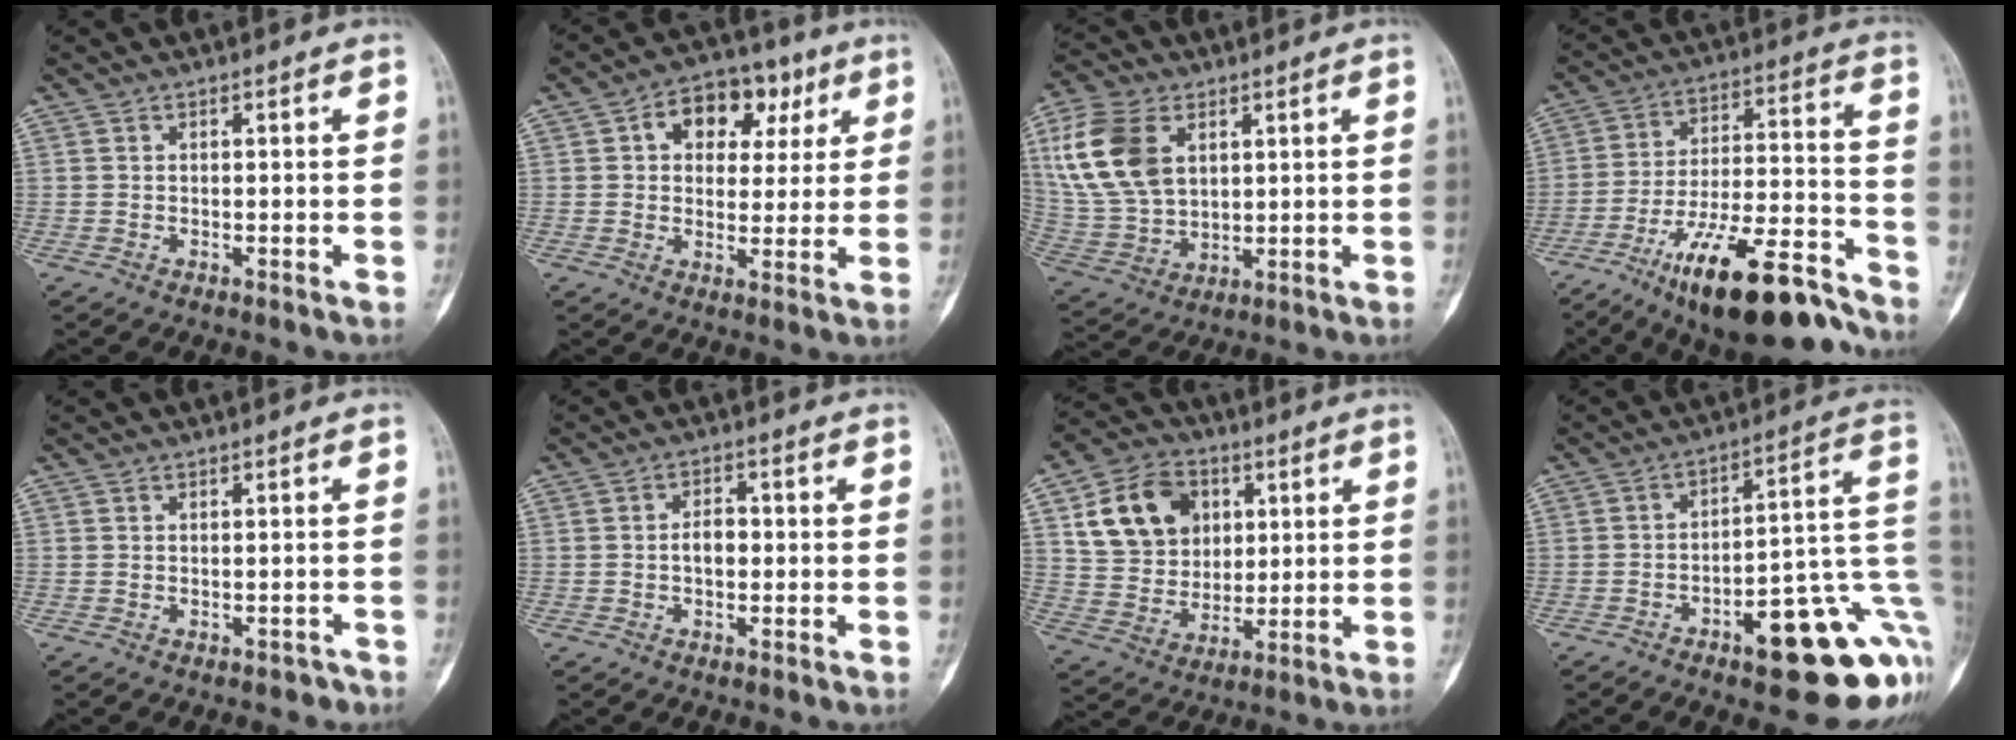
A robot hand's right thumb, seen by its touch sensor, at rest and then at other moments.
{"total": 11.7, "force": [4.2, 8.2, 7.2], "torque": [-0.055, 0.007, 0.058]}
{"total": 15.8, "force": [5.2, 10.3, 10.8], "torque": [-0.214, -0.010, 0.114]}
{"total": 21.7, "force": [-15.1, 6.2, 14.3], "torque": [-0.205, 0.087, -0.246]}
{"total": 0.8, "force": [-0.6, 0.6, 0.1], "torque": [0.007, 0.007, -0.009]}
{"total": 3.6, "force": [-0.2, 2.3, 2.7], "torque": [-0.040, 0.012, -0.007]}
{"total": 15.0, "force": [5.0, 11.7, 7.9], "torque": [-0.107, -0.006, 0.092]}
{"total": 21.2, "force": [-7.1, 7.2, 18.7], "torque": [-0.167, 0.052, -0.083]}